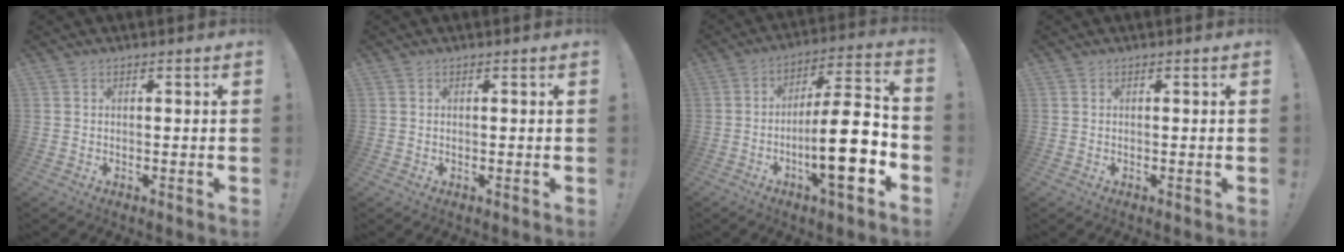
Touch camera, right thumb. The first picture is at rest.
{"total": 0.0}
{"total": 18.5, "force": [-5.8, 4.4, 16.9], "torque": [-0.262, 0.027, -0.094]}
{"total": 0.0}